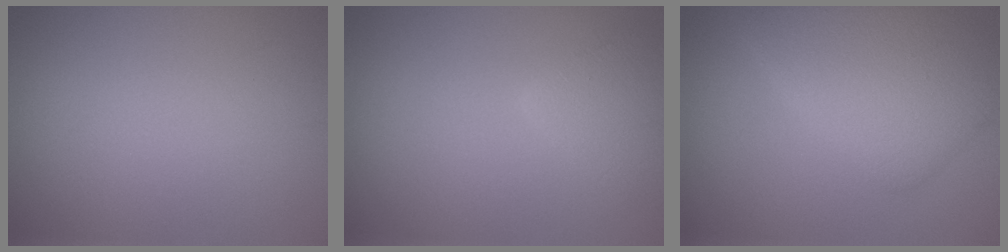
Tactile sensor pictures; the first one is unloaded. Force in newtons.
{"total": 2.5, "press": 2.5, "slide": 0.2}
{"total": 6.1, "press": 6.1, "slide": 0.1}